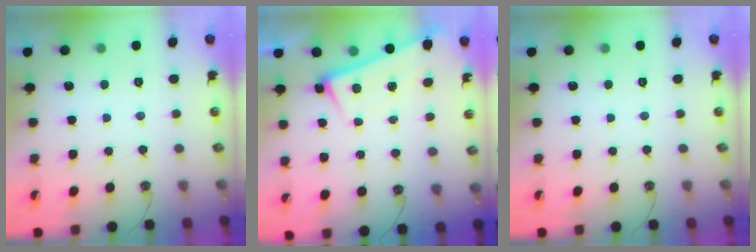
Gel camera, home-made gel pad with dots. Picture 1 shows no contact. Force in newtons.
{"total": 1.0, "press": 0.4, "slide": 0.9}
{"total": 0.0}